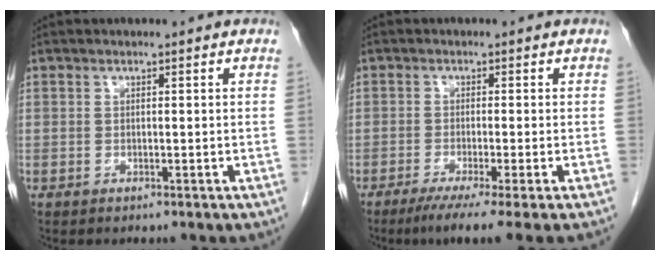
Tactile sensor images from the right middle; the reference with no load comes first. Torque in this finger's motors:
{"motor_torque": [0.58, -0.37, 0.07, 0.07]}